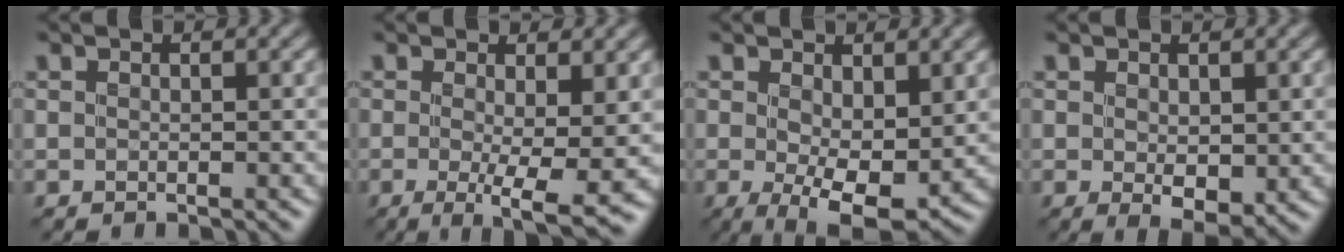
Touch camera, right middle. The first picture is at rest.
{"total": 5.7, "force": [-0.6, 1.1, 5.6], "torque": [-0.082, -0.016, -0.010]}
{"total": 6.8, "force": [0.0, 3.0, 6.1], "torque": [-0.103, -0.013, 0.004]}
{"total": 2.6, "force": [0.2, 1.3, 2.3], "torque": [-0.042, -0.008, 0.010]}